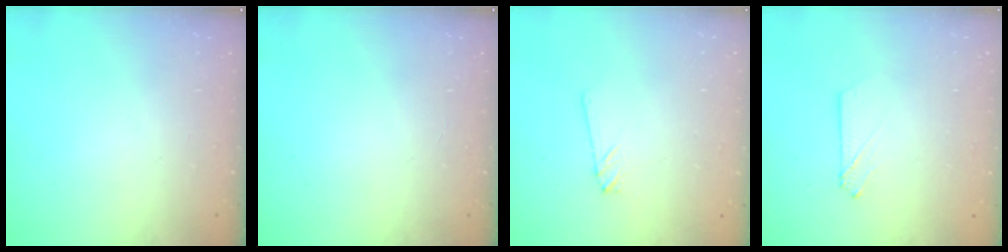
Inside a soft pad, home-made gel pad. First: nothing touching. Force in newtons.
{"total": 0.0}
{"total": 0.8, "press": 0.8, "slide": 0.1}
{"total": 2.2, "press": 2.1, "slide": 0.3}